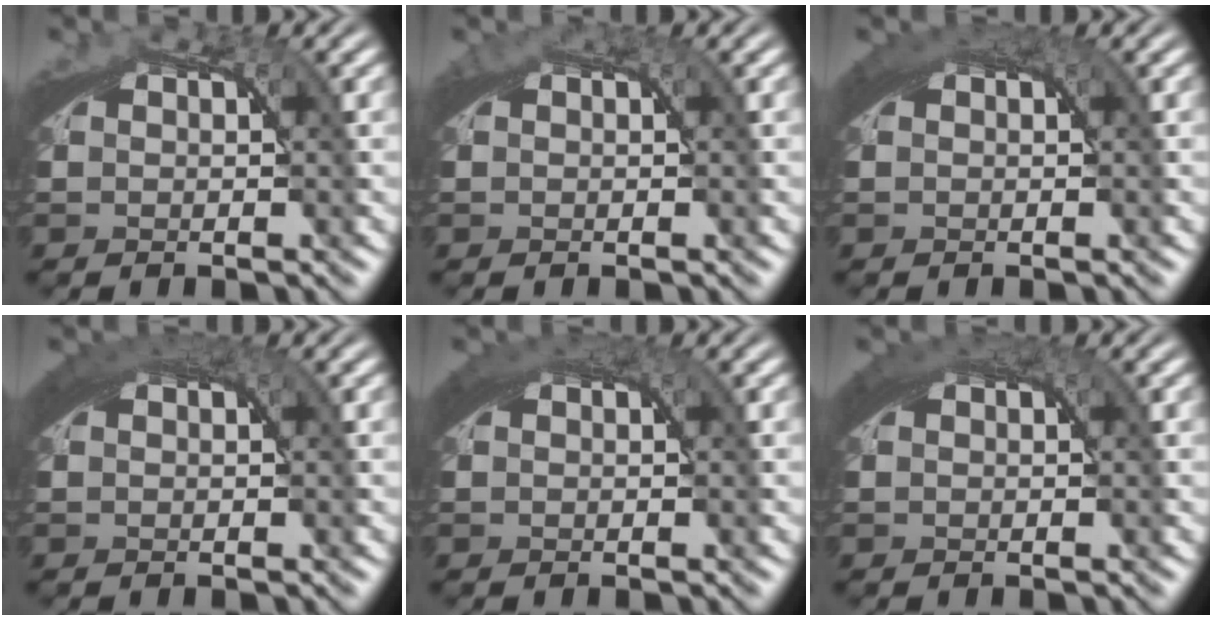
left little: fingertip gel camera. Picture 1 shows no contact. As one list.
[{"total": 0.6, "force": [0.2, 0.3, 0.4], "torque": [-0.005, 0.000, 0.002]}, {"total": 2.1, "force": [1.1, 0.4, 1.7], "torque": [-0.020, 0.010, 0.014]}, {"total": 2.7, "force": [1.4, 0.6, 2.2], "torque": [-0.026, 0.013, 0.016]}, {"total": 2.3, "force": [1.2, 0.6, 1.9], "torque": [-0.023, 0.010, 0.014]}, {"total": 2.3, "force": [1.2, 0.6, 1.9], "torque": [-0.022, 0.010, 0.014]}]